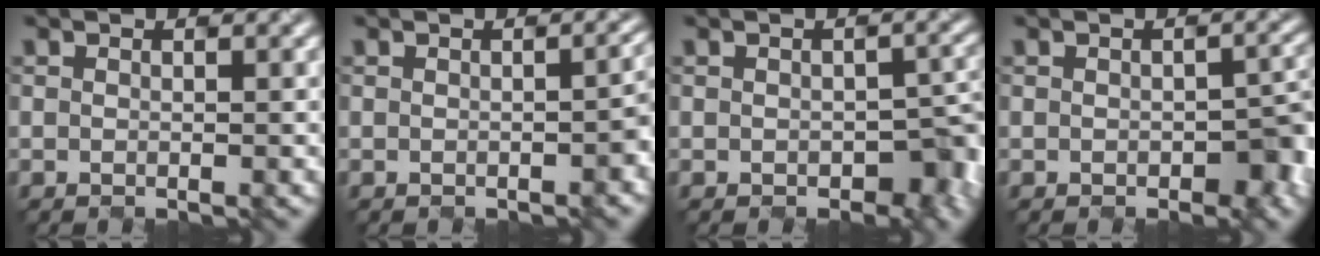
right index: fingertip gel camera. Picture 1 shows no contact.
{"total": 3.9, "force": [-0.3, 1.7, 3.5], "torque": [-0.011, 0.022, 0.003]}
{"total": 3.6, "force": [-1.4, 2.0, 2.7], "torque": [-0.033, -0.001, -0.005]}
{"total": 3.5, "force": [-1.1, 1.7, 2.8], "torque": [-0.034, 0.005, -0.004]}